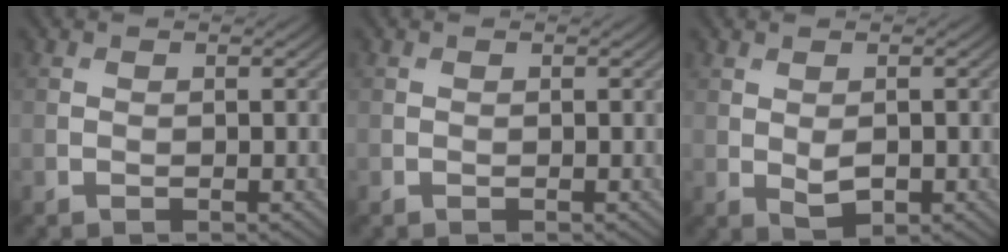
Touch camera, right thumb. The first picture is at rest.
{"total": 0.0}
{"total": 2.3, "force": [-0.1, 1.2, 2.0], "torque": [-0.041, -0.007, 0.005]}